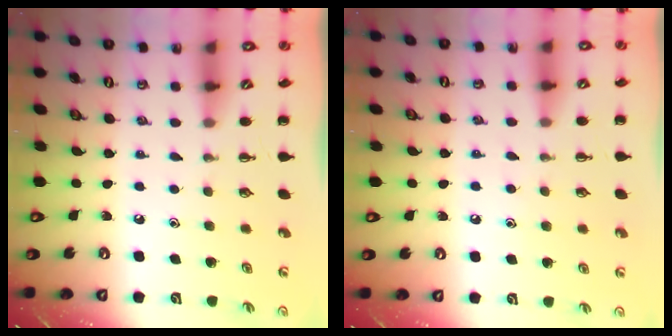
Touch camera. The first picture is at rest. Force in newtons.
{"total": 5.6, "press": 5.4, "slide": 1.4}